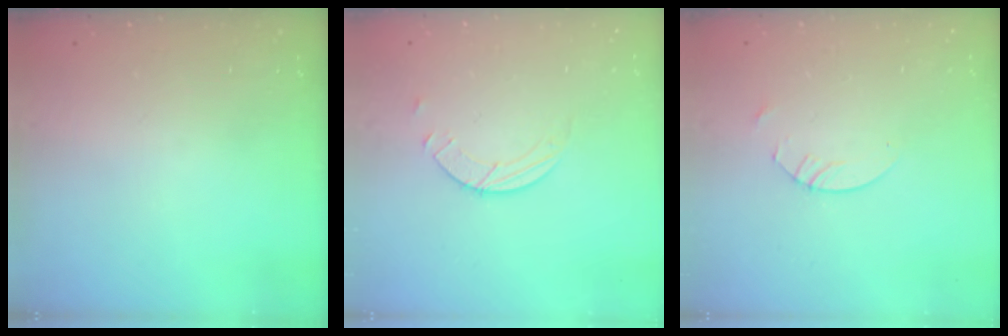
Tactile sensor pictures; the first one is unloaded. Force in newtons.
{"total": 2.6, "press": 2.6, "slide": 0.3}
{"total": 2.4, "press": 2.4, "slide": 0.1}